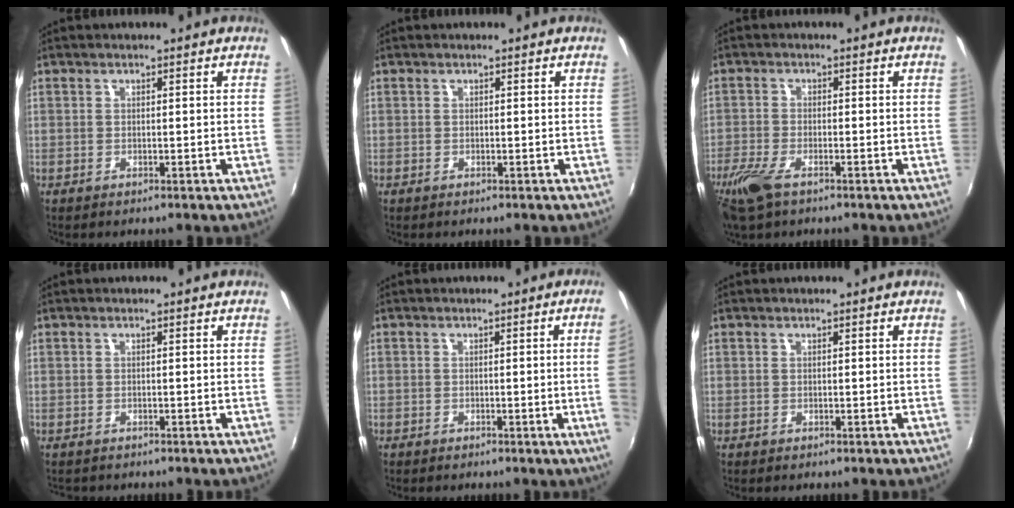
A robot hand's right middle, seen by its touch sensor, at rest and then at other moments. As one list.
[{"total": 0.0}, {"total": 6.5, "force": [-4.2, 2.3, 4.3], "torque": [-0.112, -0.017, -0.084]}, {"total": 0.9, "force": [-0.8, 0.4, 0.0], "torque": [-0.006, -0.002, -0.013]}, {"total": 3.7, "force": [-0.1, -1.7, 3.3], "torque": [-0.053, -0.010, 0.005]}, {"total": 0.0}]